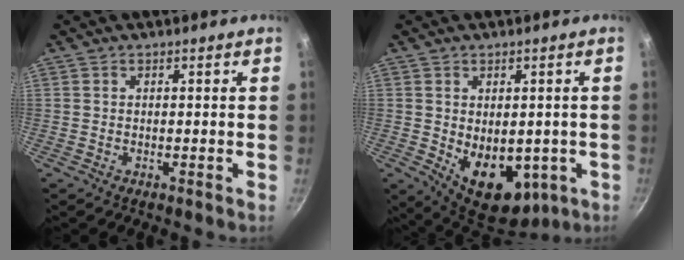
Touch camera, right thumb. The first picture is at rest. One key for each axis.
{"total": 13.5, "fx": -2.3, "fy": 9.0, "fz": 9.8, "tx": -0.107, "ty": -0.020, "tz": -0.008}